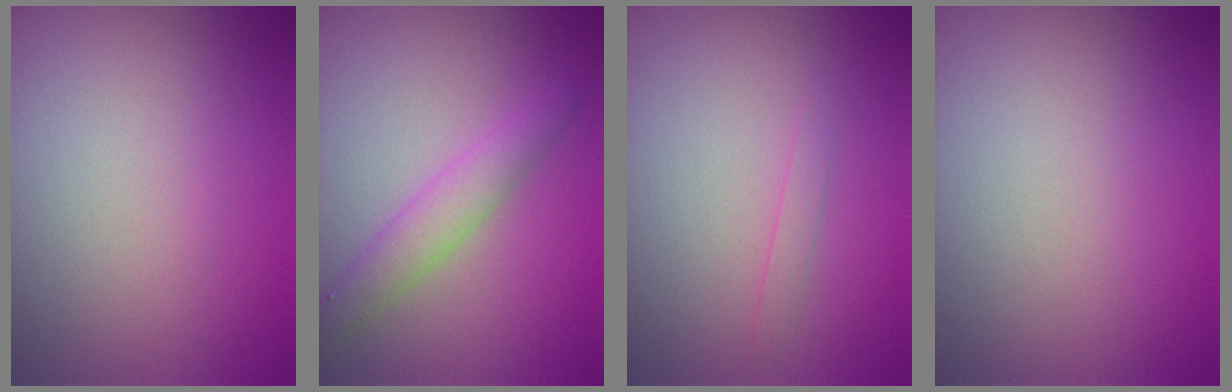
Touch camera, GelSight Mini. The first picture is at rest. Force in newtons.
{"total": 2.8, "press": 2.8, "slide": 0.1}
{"total": 0.8, "press": 0.8, "slide": 0.1}
{"total": 0.0}